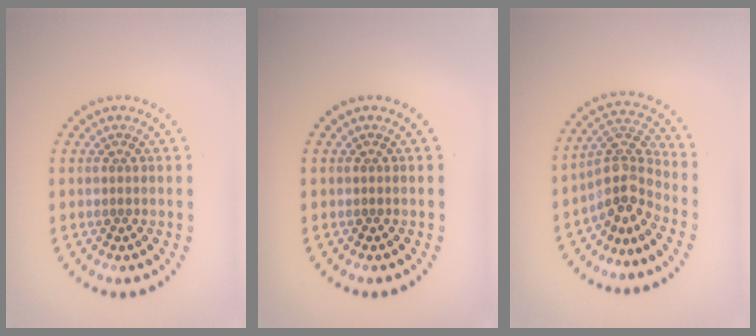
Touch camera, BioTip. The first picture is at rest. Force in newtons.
{"total": 0.0}
{"total": 4.0, "press": 2.9, "slide": 2.8}